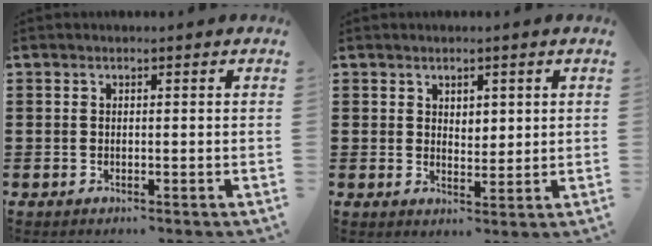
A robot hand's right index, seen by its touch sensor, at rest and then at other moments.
{"total": 2.3, "force": [1.7, 1.4, 0.7], "torque": [-0.009, 0.004, 0.030]}